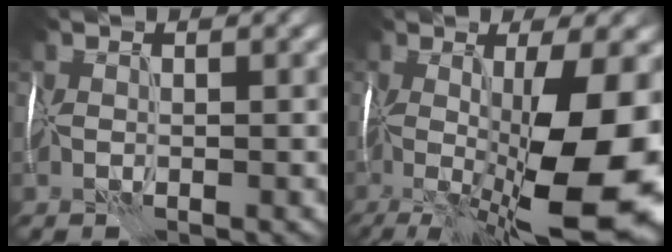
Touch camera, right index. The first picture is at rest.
{"total": 13.5, "force": [-1.8, 3.4, 13.0], "torque": [-0.217, -0.017, -0.020]}